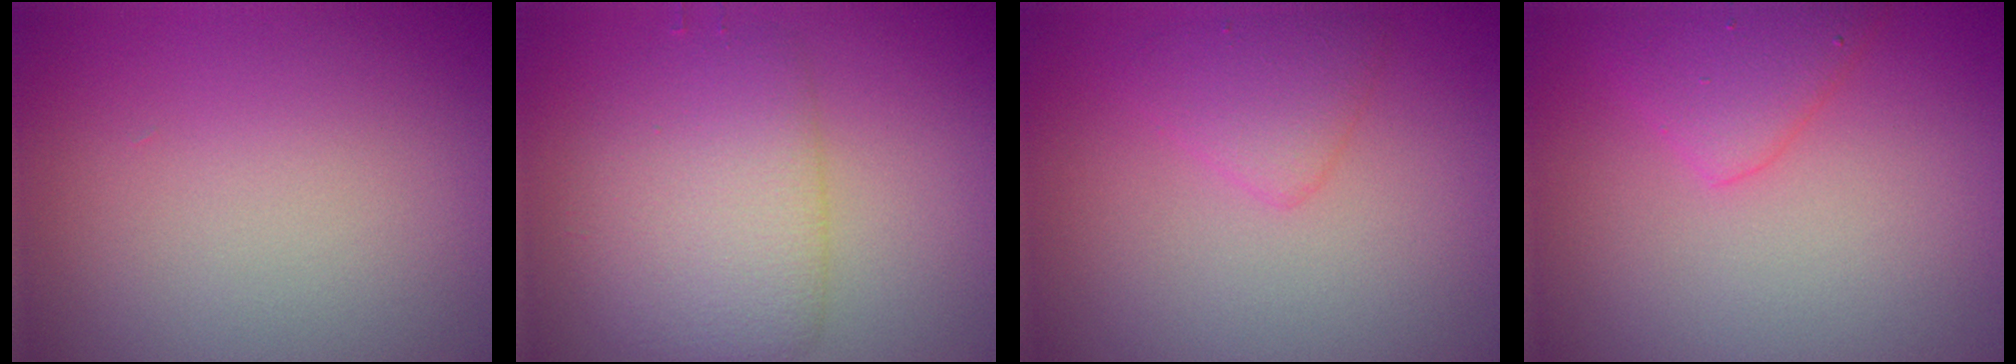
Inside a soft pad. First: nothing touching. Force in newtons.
{"total": 4.7, "press": 4.7, "slide": 0.2}
{"total": 2.0, "press": 2.0, "slide": 0.1}
{"total": 3.0, "press": 3.0, "slide": 0.1}